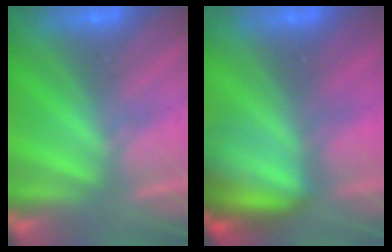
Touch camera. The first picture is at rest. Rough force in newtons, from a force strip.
{"total": 8.7}